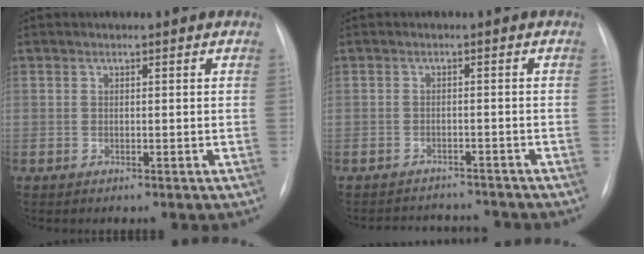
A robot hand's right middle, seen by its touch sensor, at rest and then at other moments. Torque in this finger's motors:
{"motor_torque": [0.03, -0.08, -0.02, -0.01]}